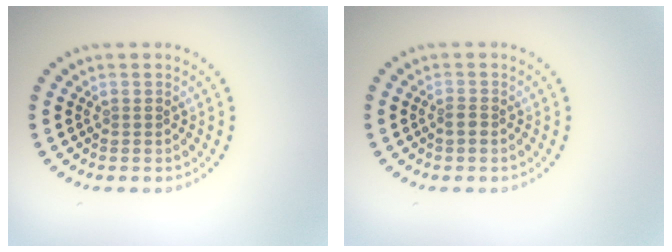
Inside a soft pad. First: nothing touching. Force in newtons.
{"total": 1.0, "press": 0.8, "slide": 0.5}